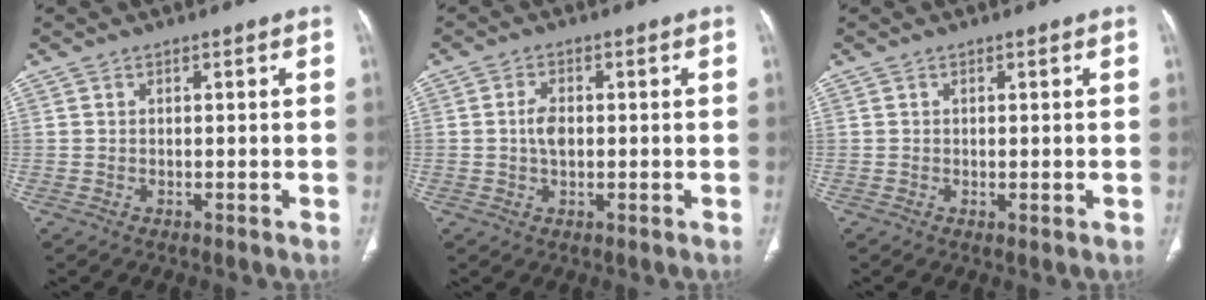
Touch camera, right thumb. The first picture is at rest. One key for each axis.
{"total": 3.4, "fx": 0.0, "fy": 2.1, "fz": 2.7, "tx": -0.051, "ty": 0.004, "tz": -0.002}
{"total": 0.7, "fx": 0.0, "fy": 0.2, "fz": 0.7, "tx": -0.014, "ty": -0.005, "tz": 0.001}